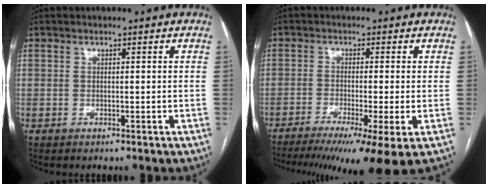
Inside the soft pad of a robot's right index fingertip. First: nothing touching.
{"total": 13.7, "force": [-9.5, -0.3, 9.8], "torque": [-0.128, -0.028, -0.148]}